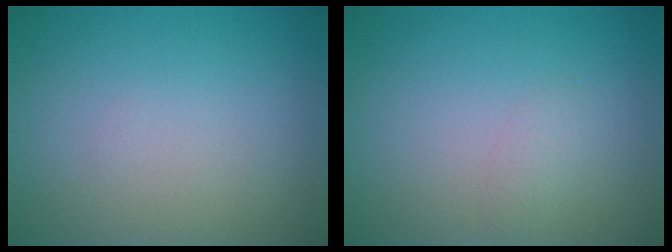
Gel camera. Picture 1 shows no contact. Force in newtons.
{"total": 0.8, "press": 0.8, "slide": 0.0}